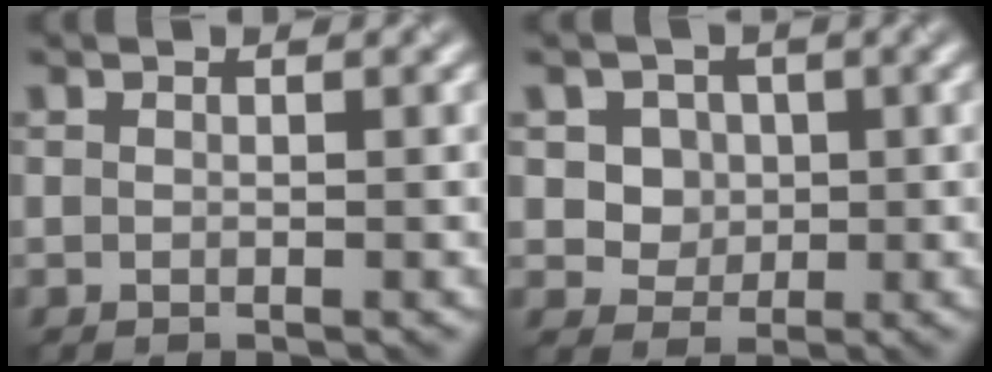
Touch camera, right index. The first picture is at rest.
{"total": 4.3, "force": [1.3, 3.7, 1.8], "torque": [-0.034, -0.001, 0.024]}